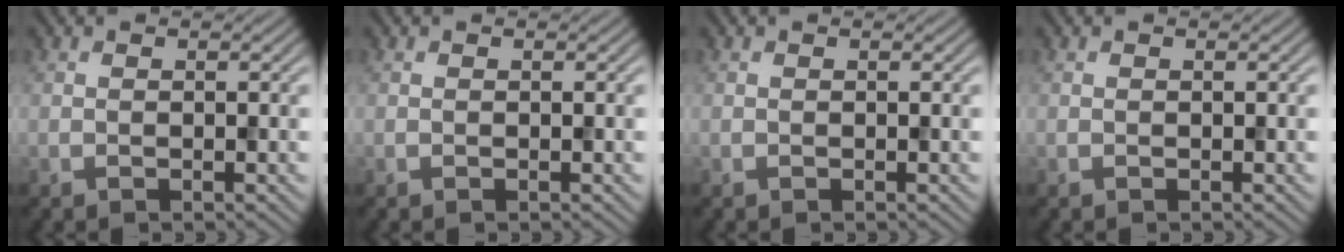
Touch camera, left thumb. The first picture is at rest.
{"total": 0.0}
{"total": 0.0}
{"total": 0.0}